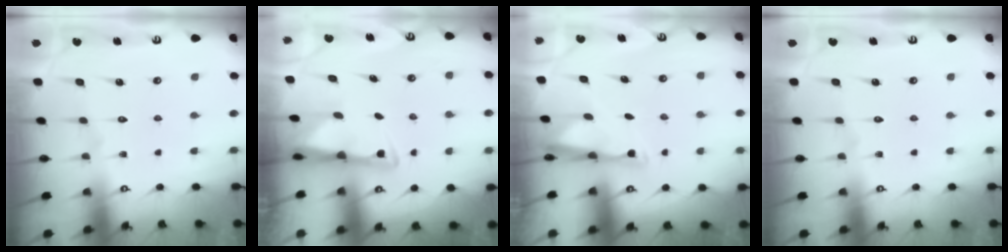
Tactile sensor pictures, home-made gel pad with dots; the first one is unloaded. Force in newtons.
{"total": 2.8, "press": 2.8, "slide": 0.6}
{"total": 3.0, "press": 2.9, "slide": 0.6}
{"total": 0.0}